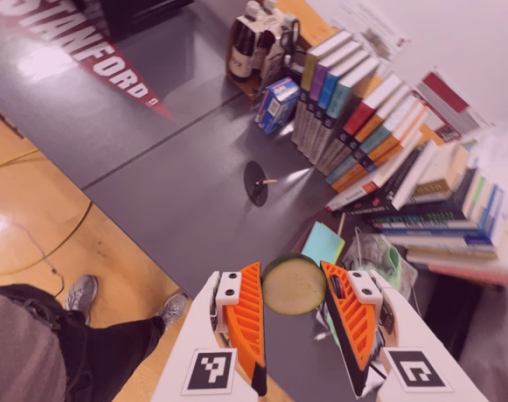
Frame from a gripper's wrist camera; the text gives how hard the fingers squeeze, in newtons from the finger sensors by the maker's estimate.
{"total": 8.7, "left": 9.0, "right": 8.5}